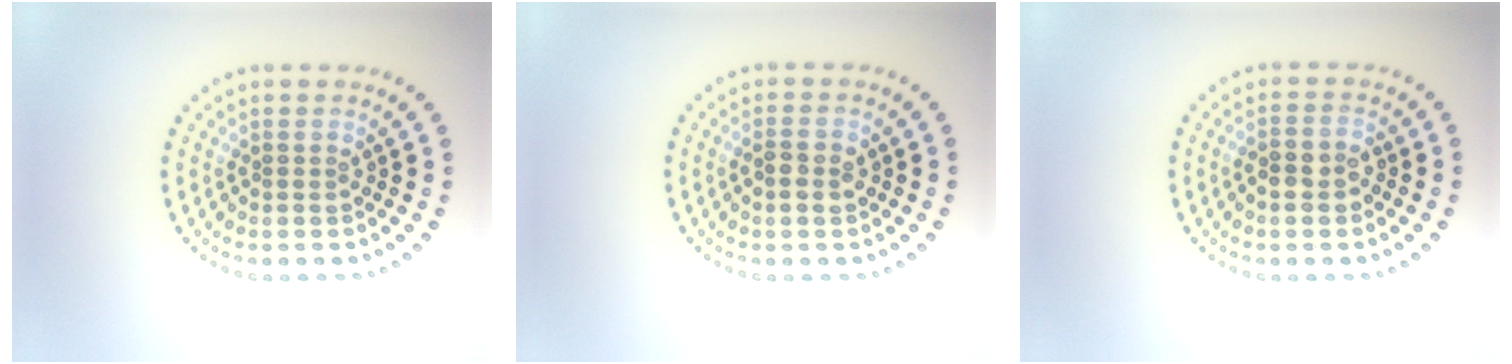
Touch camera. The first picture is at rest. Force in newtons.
{"total": 1.8, "press": 1.8, "slide": 0.1}
{"total": 2.3, "press": 2.2, "slide": 0.8}